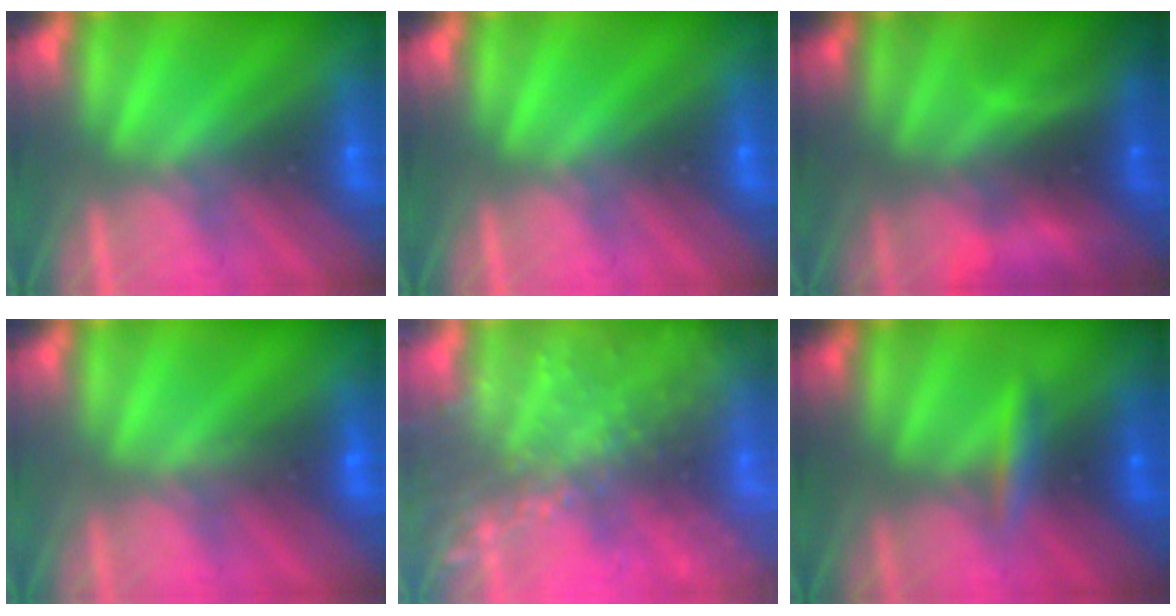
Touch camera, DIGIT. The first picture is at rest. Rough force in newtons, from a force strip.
{"total": 0.0}
{"total": 10.8}
{"total": 2.9}
{"total": 6.4}
{"total": 2.4}